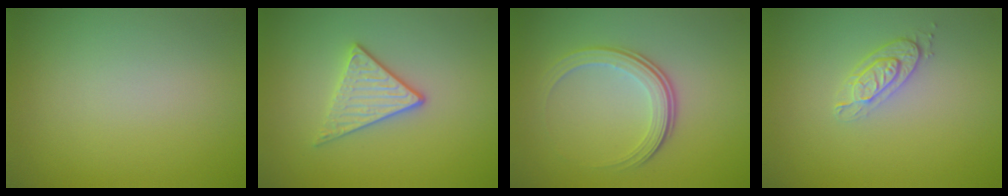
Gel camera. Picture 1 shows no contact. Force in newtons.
{"total": 2.9, "press": 2.6, "slide": 1.4}
{"total": 3.6, "press": 2.4, "slide": 2.7}
{"total": 2.4, "press": 1.9, "slide": 1.4}